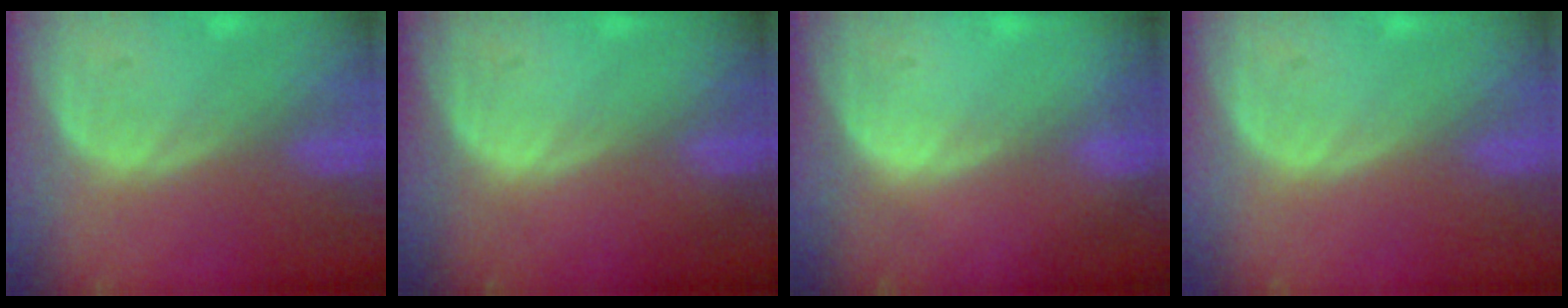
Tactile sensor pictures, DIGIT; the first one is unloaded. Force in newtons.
{"total": 0.0}
{"total": 0.5, "press": 0.3, "slide": 0.4}
{"total": 0.0}